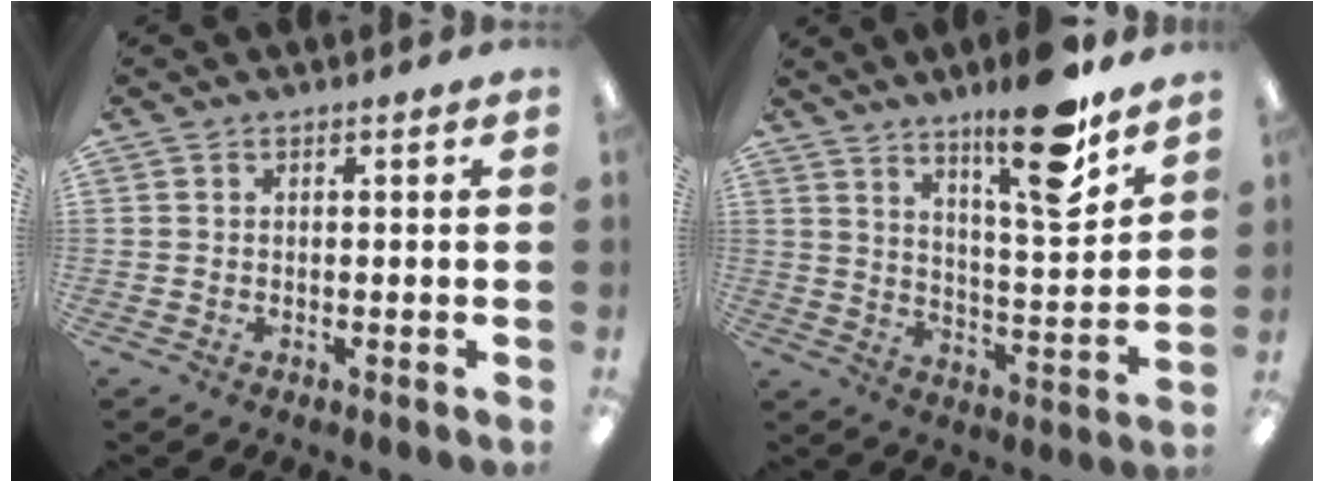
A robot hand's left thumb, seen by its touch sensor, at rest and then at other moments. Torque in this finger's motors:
{"motor_torque": [0.30, 0.39, 1.52, -1.24, 0.13]}